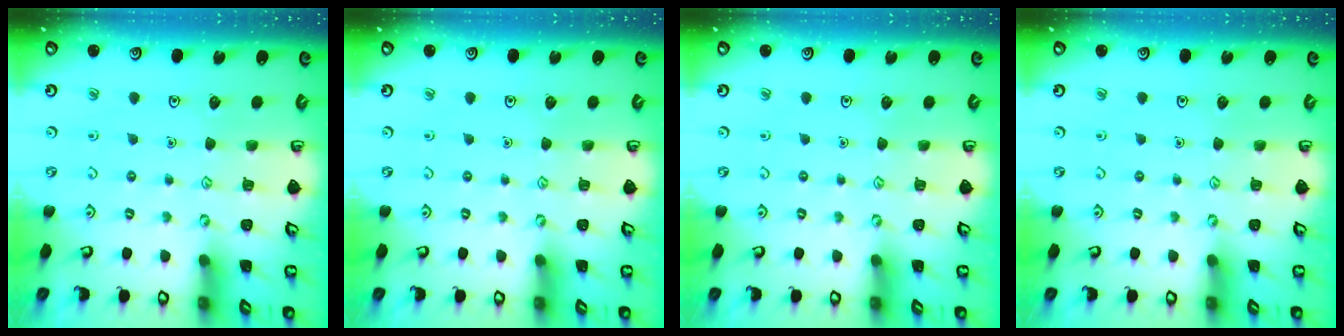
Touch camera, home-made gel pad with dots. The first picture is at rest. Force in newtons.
{"total": 0.0}
{"total": 0.0}
{"total": 0.0}